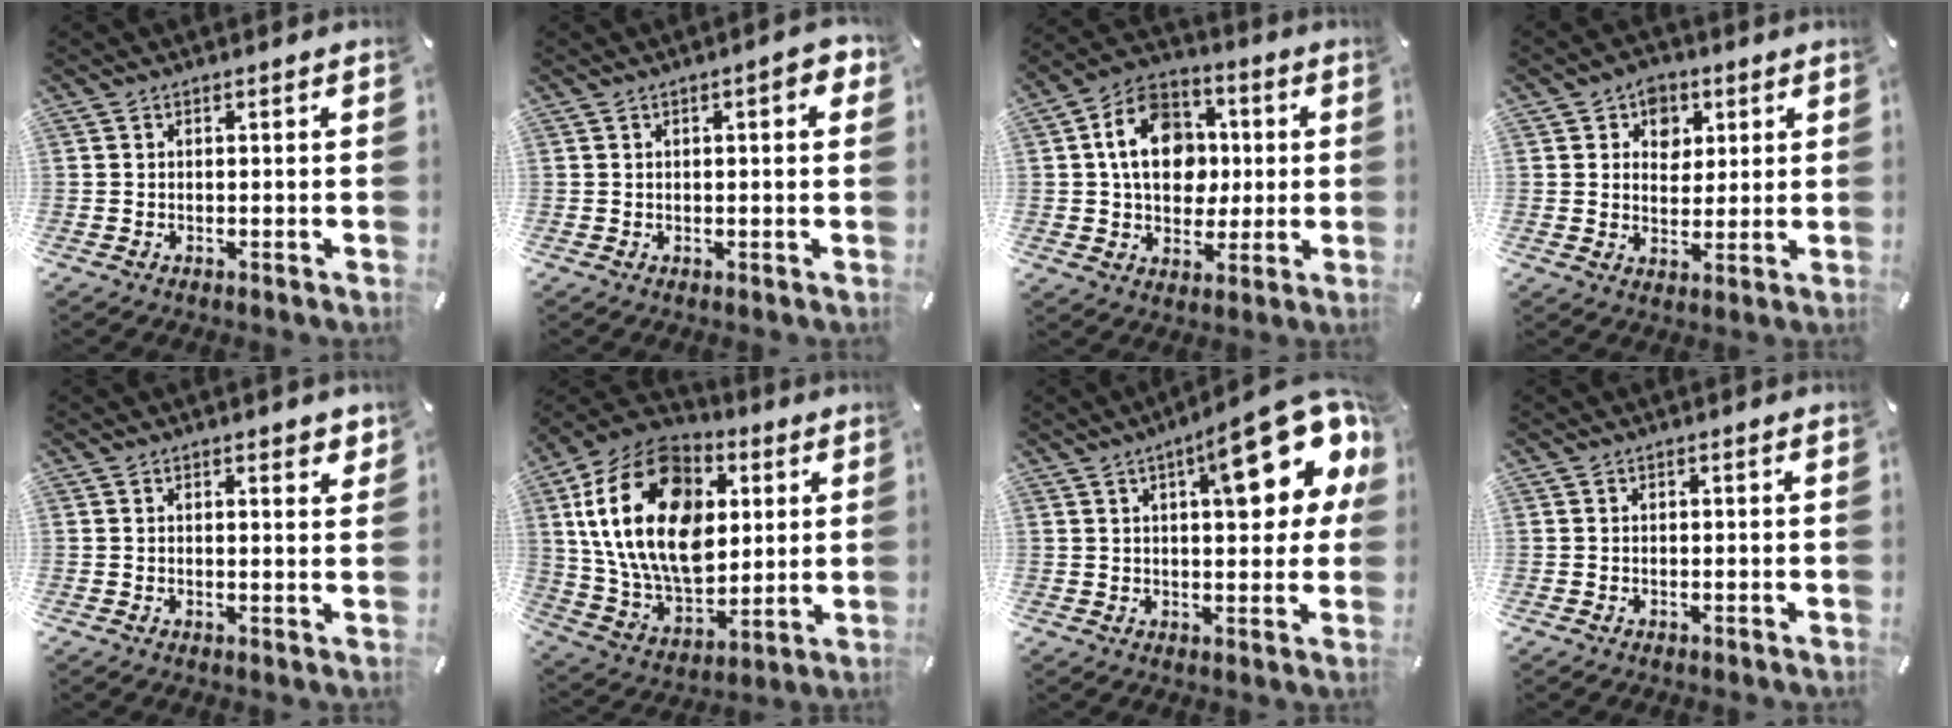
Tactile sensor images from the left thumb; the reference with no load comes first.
{"total": 4.1, "force": [1.0, 1.2, 3.8], "torque": [-0.048, -0.002, 0.011]}
{"total": 15.3, "force": [1.4, 12.3, 9.0], "torque": [-0.150, 0.016, 0.027]}
{"total": 6.1, "force": [2.2, 5.3, 2.2], "torque": [-0.019, -0.007, 0.035]}
{"total": 1.9, "force": [1.4, 0.5, 1.1], "torque": [-0.017, -0.003, 0.025]}
{"total": 24.4, "force": [5.1, 17.3, 16.4], "torque": [-0.333, -0.014, 0.091]}
{"total": 20.5, "force": [8.7, 7.4, 17.0], "torque": [-0.215, -0.046, 0.130]}
{"total": 0.0}